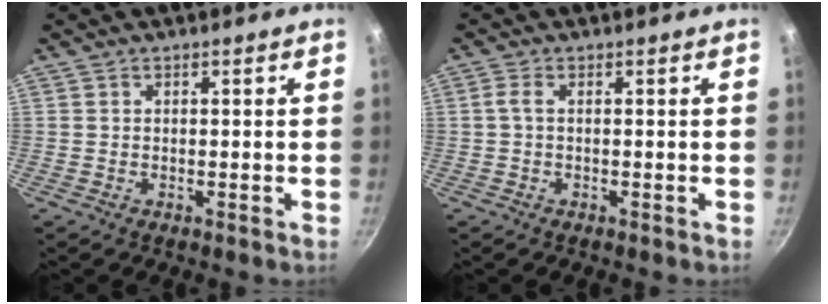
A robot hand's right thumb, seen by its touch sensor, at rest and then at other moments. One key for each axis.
{"total": 1.6, "fx": -0.1, "fy": 0.6, "fz": 1.5, "tx": -0.042, "ty": 0.006, "tz": -0.004}